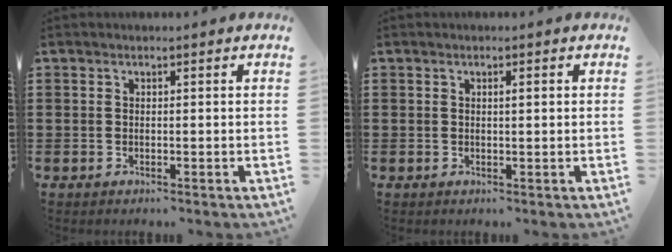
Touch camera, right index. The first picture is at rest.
{"total": 0.9, "force": [0.2, 0.1, 0.9], "torque": [-0.017, 0.002, 0.002]}